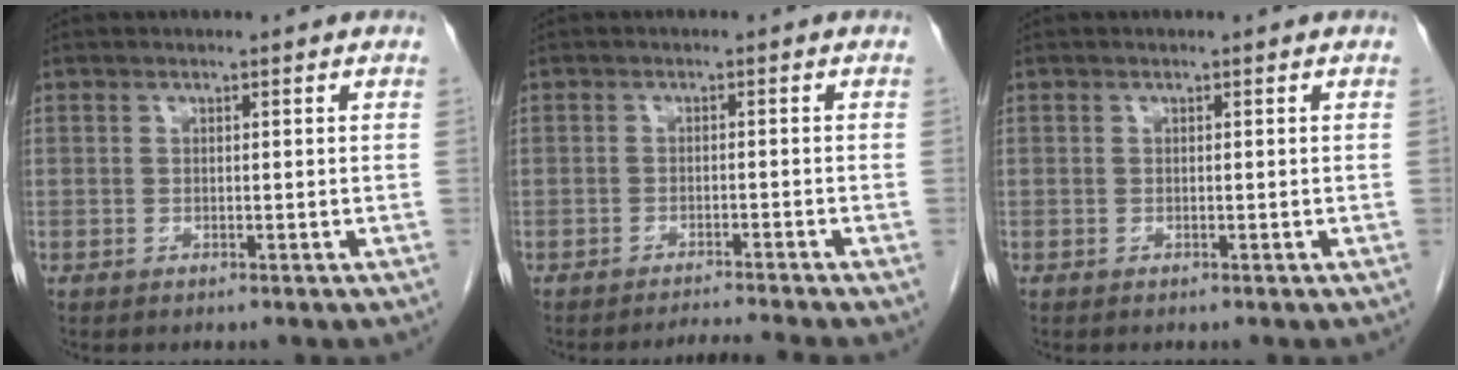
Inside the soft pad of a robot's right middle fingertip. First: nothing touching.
{"total": 3.7, "force": [-3.2, -1.5, 0.7], "torque": [-0.009, -0.010, -0.049]}
{"total": 0.0}